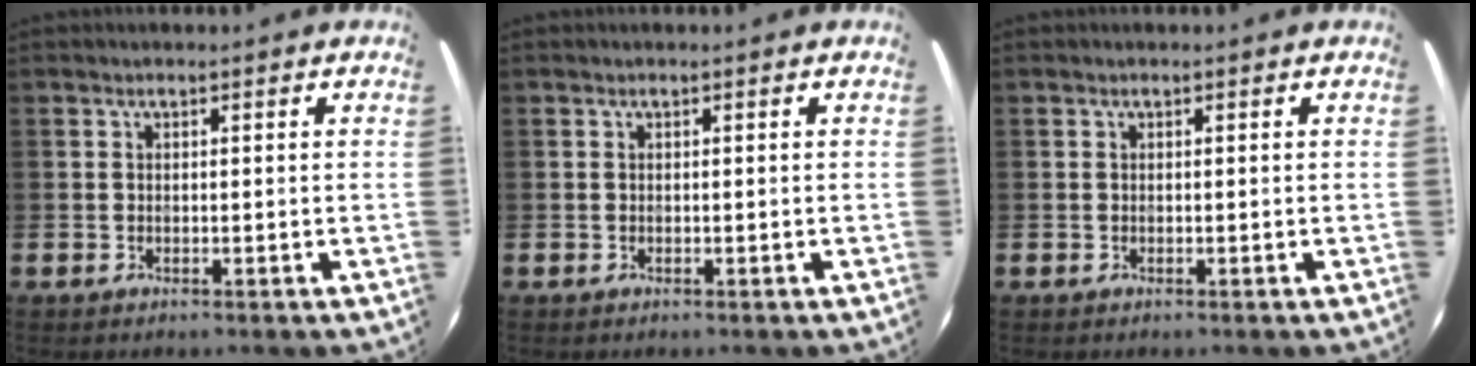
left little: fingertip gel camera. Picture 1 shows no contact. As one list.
[{"total": 0.0}, {"total": 0.0}]